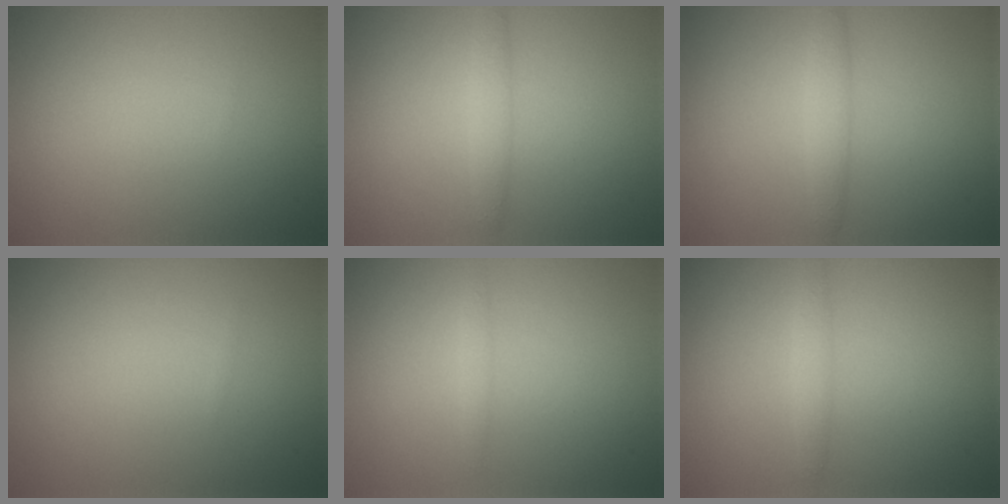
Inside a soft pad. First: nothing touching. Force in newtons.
{"total": 1.6, "press": 1.6, "slide": 0.0}
{"total": 1.9, "press": 1.9, "slide": 0.0}
{"total": 0.0}
{"total": 0.7, "press": 0.7, "slide": 0.1}
{"total": 1.3, "press": 1.3, "slide": 0.1}